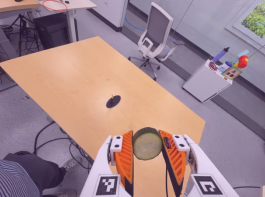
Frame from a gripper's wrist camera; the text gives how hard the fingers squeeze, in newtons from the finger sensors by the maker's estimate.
{"total": 9.6, "left": 9.0, "right": 10.2}